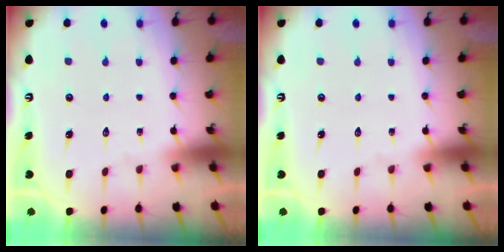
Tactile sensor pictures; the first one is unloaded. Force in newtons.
{"total": 0.0}